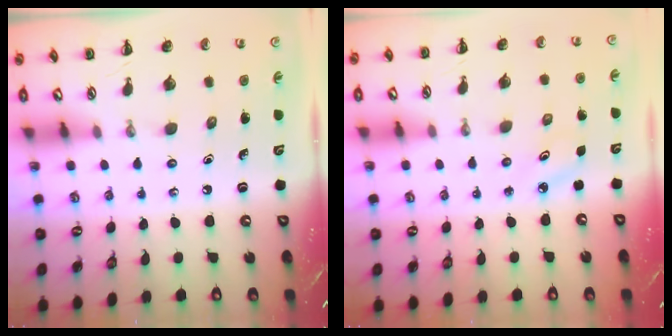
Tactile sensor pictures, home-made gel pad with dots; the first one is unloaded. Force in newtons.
{"total": 2.4, "press": 2.3, "slide": 0.6}